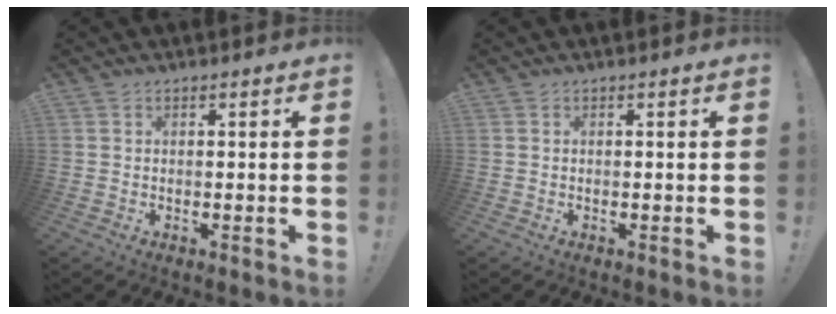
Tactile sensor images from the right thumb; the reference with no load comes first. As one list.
[{"total": 0.0}]